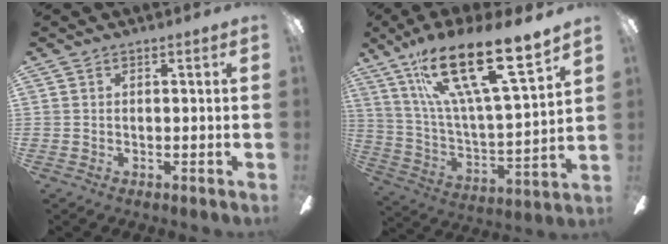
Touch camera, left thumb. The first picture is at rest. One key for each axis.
{"total": 23.6, "fx": 15.7, "fy": 5.2, "fz": 16.9, "tx": -0.317, "ty": -0.093, "tz": 0.260}